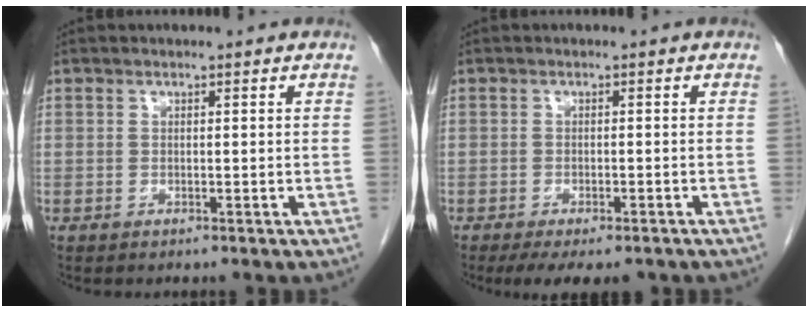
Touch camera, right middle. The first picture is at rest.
{"total": 7.6, "force": [-5.9, 2.5, 4.1], "torque": [-0.053, -0.010, -0.082]}